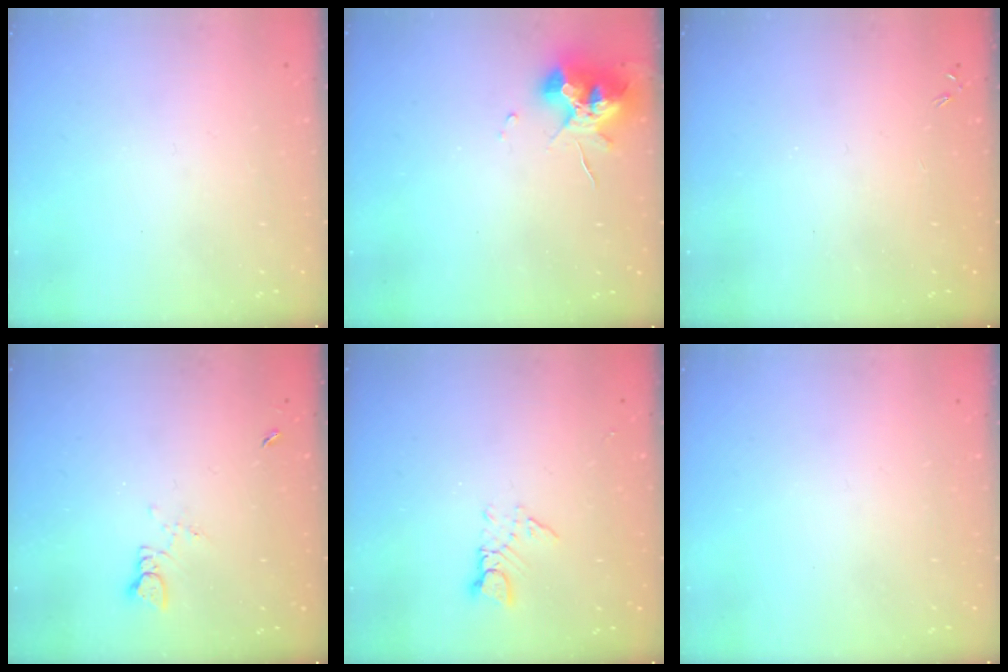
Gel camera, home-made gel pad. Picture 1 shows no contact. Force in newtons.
{"total": 10.6, "press": 10.5, "slide": 1.4}
{"total": 0.0}
{"total": 1.3, "press": 1.3, "slide": 0.2}
{"total": 3.0, "press": 3.0, "slide": 0.3}
{"total": 0.0}